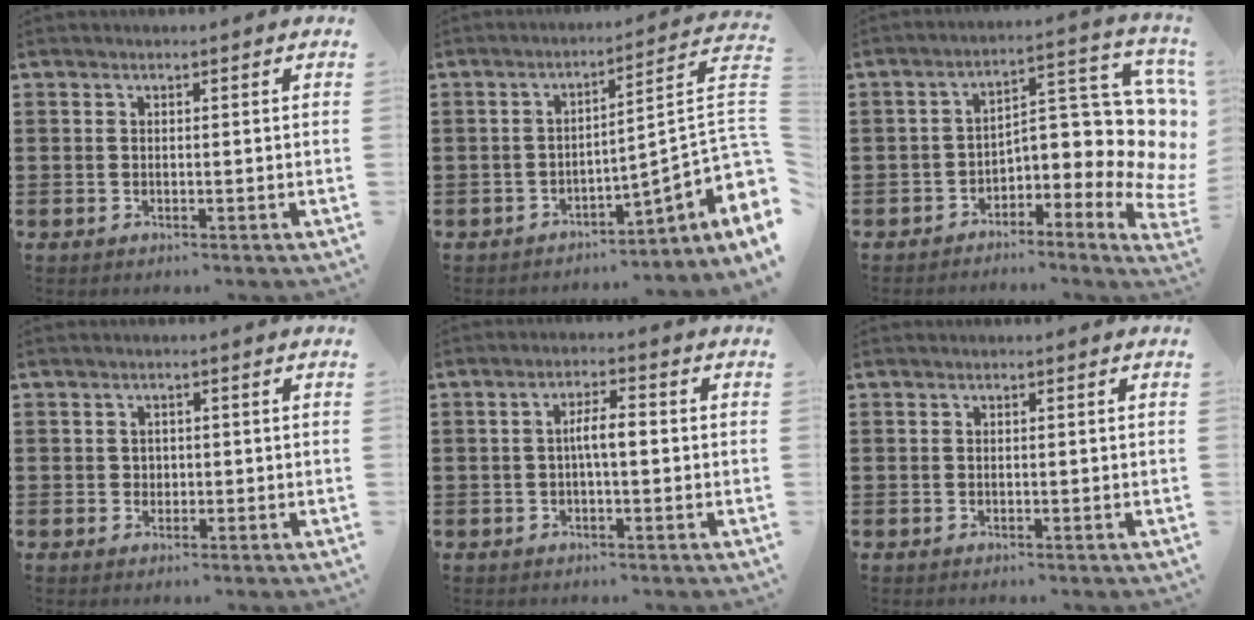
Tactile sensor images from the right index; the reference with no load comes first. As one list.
[{"total": 5.2, "force": [-1.2, 1.0, 4.9], "torque": [-0.076, -0.042, -0.032]}, {"total": 7.4, "force": [-0.3, 3.7, 6.3], "torque": [-0.078, -0.035, -0.015]}, {"total": 1.0, "force": [0.2, 0.9, 0.3], "torque": [-0.009, 0.005, 0.004]}, {"total": 3.7, "force": [-0.3, 0.9, 3.6], "torque": [-0.065, 0.005, -0.007]}, {"total": 0.0}]